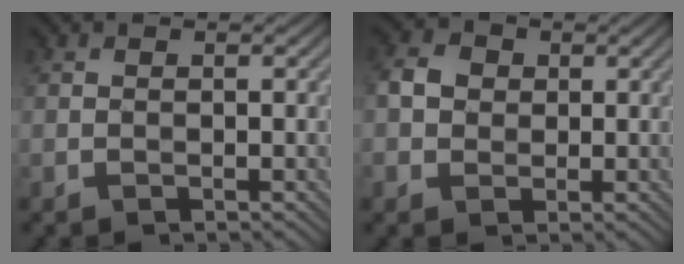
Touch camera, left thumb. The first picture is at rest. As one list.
[{"total": 3.5, "force": [0.3, 3.1, 1.5], "torque": [-0.037, 0.005, 0.001]}]